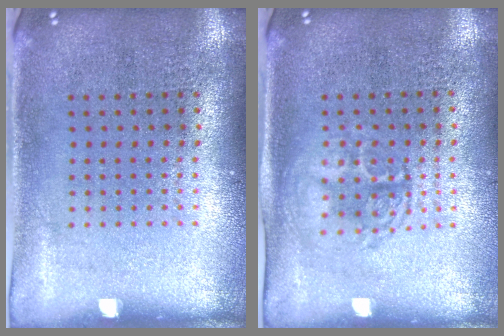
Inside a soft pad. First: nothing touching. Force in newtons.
{"total": 1.4, "press": 1.3, "slide": 0.5}